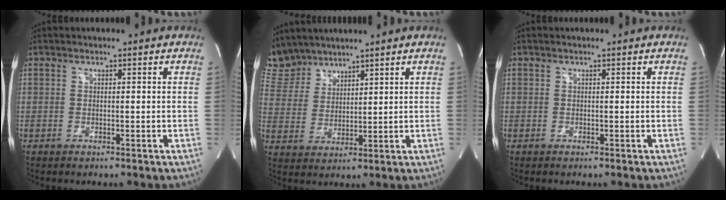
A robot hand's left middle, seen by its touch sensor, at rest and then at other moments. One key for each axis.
{"total": 7.8, "fx": 7.3, "fy": 2.9, "fz": 0.3, "tx": -0.016, "ty": 0.010, "tz": 0.161}
{"total": 0.0}